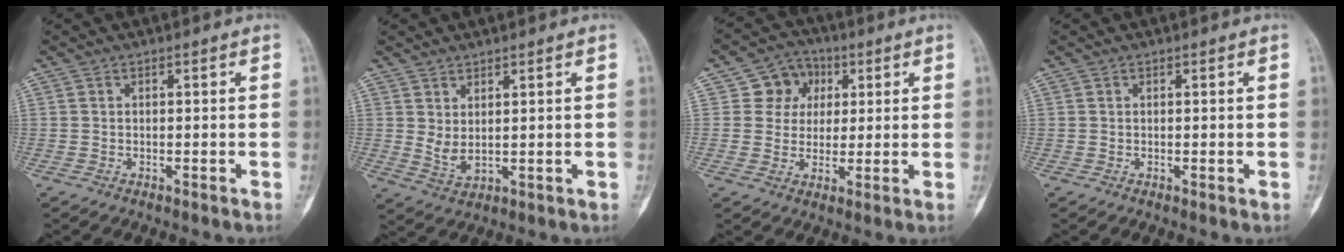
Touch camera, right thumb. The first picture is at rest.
{"total": 3.6, "force": [1.4, 1.6, 3.0], "torque": [-0.055, -0.016, 0.036]}
{"total": 7.7, "force": [2.4, 6.9, 2.4], "torque": [0.004, 0.002, 0.034]}
{"total": 0.0}